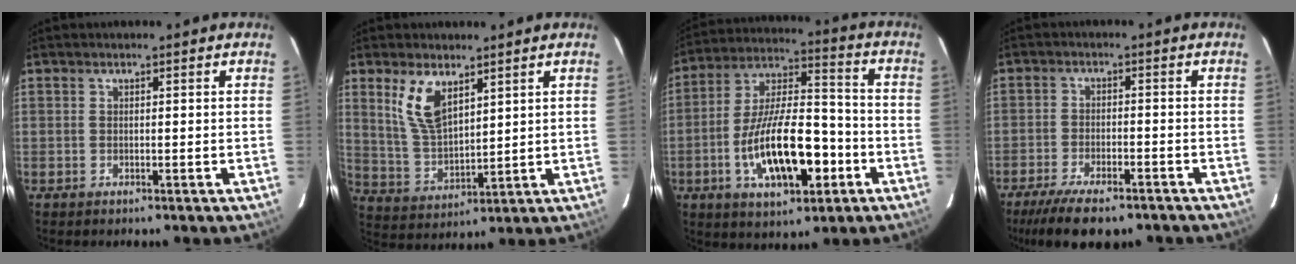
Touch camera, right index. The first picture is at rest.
{"total": 9.1, "force": [5.0, 4.2, 6.4], "torque": [-0.125, -0.001, 0.110]}
{"total": 18.4, "force": [-6.1, 7.4, 15.7], "torque": [-0.295, 0.006, -0.096]}
{"total": 12.9, "force": [-10.0, 3.9, 7.1], "torque": [-0.156, -0.033, -0.161]}